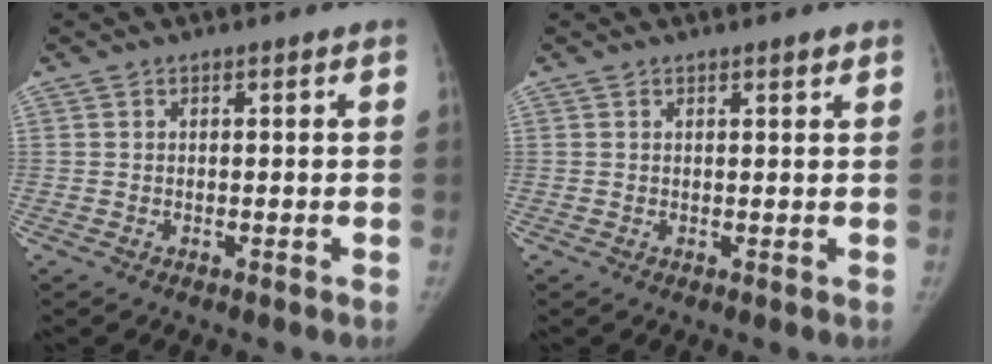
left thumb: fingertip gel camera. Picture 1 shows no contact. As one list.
[{"total": 1.2, "force": [0.9, 0.3, 0.7], "torque": [-0.008, -0.005, 0.013]}]